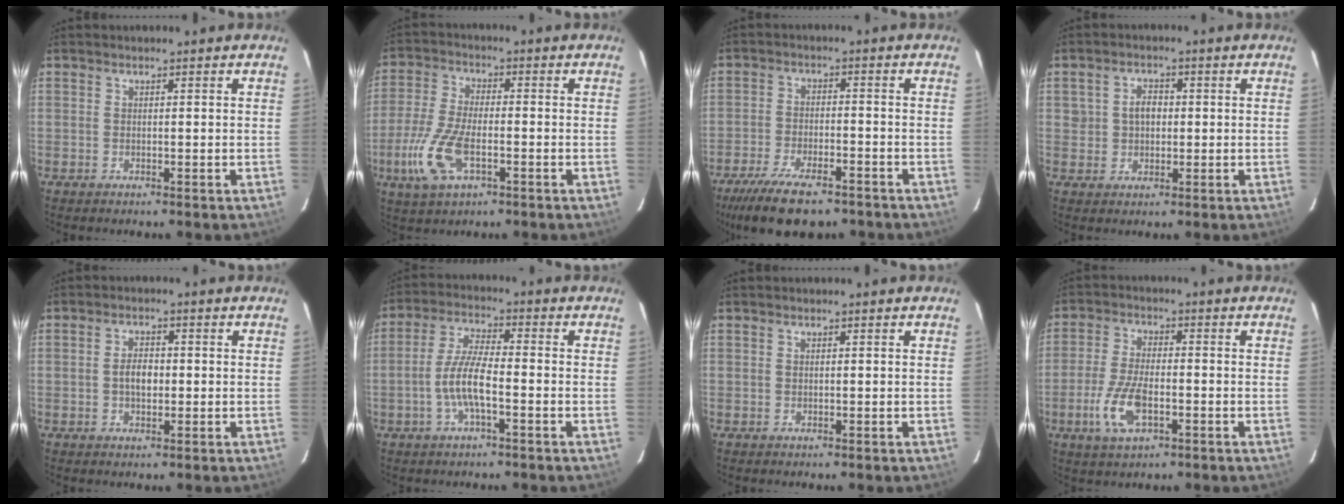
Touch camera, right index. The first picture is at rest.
{"total": 11.1, "force": [-4.1, 4.7, 9.2], "torque": [-0.213, -0.009, -0.079]}
{"total": 14.3, "force": [-10.8, 4.8, 8.2], "torque": [-0.179, -0.032, -0.179]}
{"total": 3.7, "force": [0.3, 3.1, 2.0], "torque": [-0.033, 0.013, 0.009]}
{"total": 3.5, "force": [-0.3, 2.0, 2.9], "torque": [-0.054, 0.006, -0.004]}
{"total": 7.7, "force": [-2.6, 1.6, 7.0], "torque": [-0.146, 0.006, -0.052]}
{"total": 0.0}
{"total": 9.1, "force": [-3.3, 3.8, 7.6], "torque": [-0.166, -0.007, -0.062]}